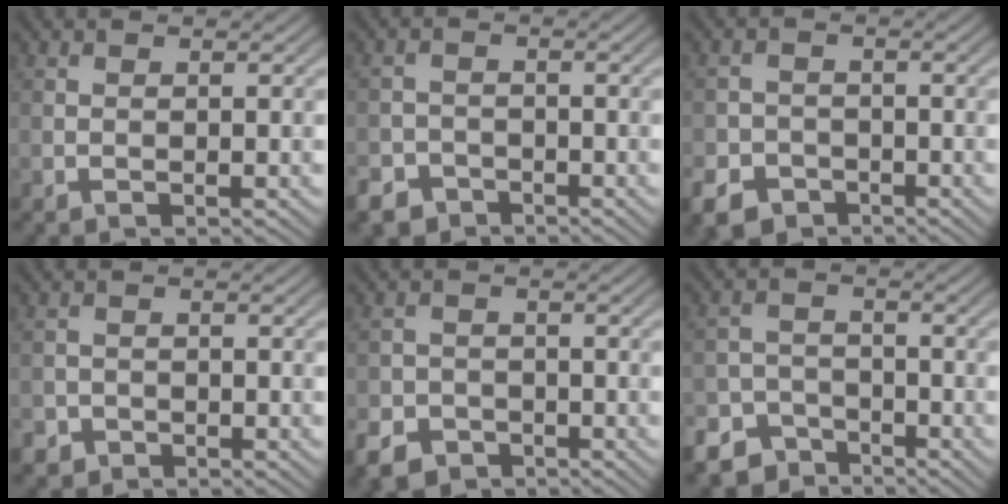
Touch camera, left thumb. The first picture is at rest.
{"total": 3.8, "force": [-2.9, 2.4, 0.7], "torque": [-0.011, -0.001, -0.055]}
{"total": 4.6, "force": [-2.9, 3.2, 1.6], "torque": [-0.034, -0.006, -0.060]}
{"total": 2.1, "force": [-1.5, 1.5, 0.3], "torque": [-0.004, -0.001, -0.034]}
{"total": 4.4, "force": [-2.9, 3.0, 1.4], "torque": [-0.032, -0.005, -0.057]}
{"total": 6.6, "force": [-5.2, 3.9, 1.4], "torque": [-0.016, -0.007, -0.092]}